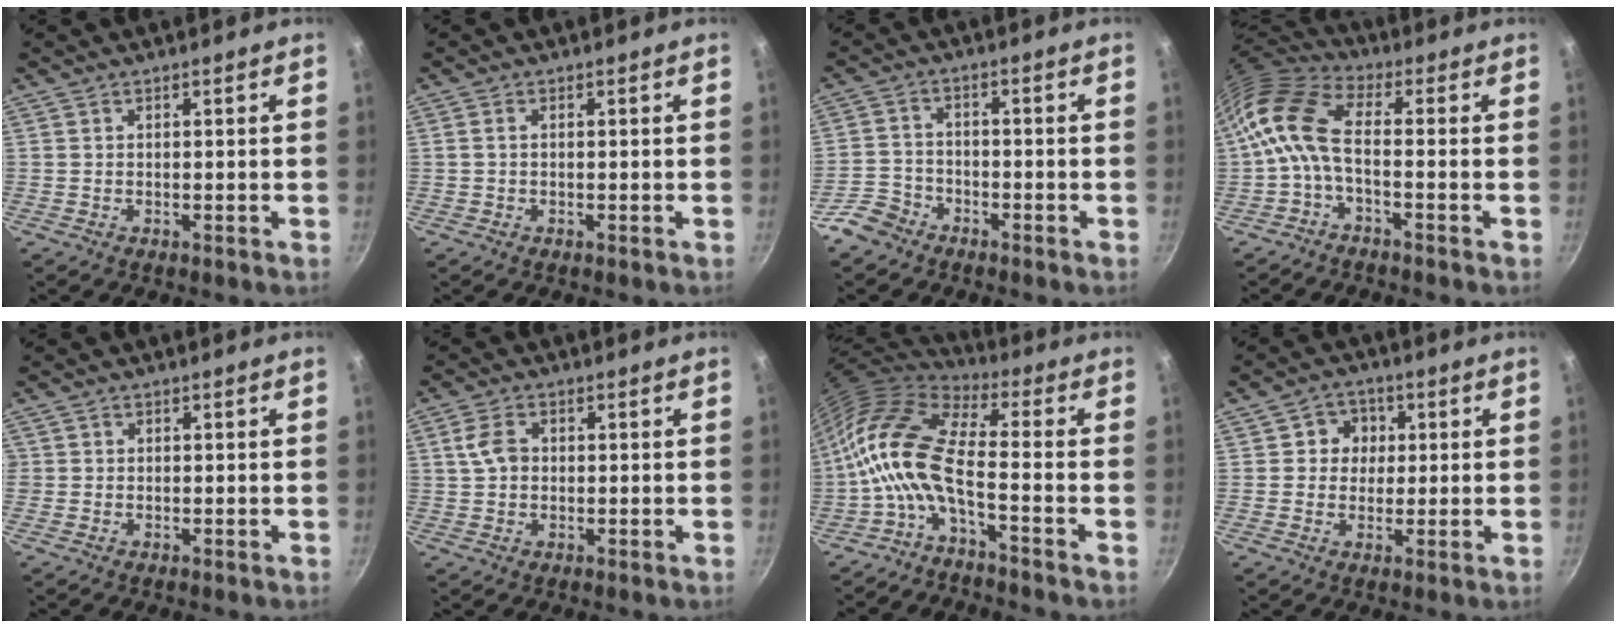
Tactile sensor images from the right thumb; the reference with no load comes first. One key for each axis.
{"total": 0.9, "fx": 0.0, "fy": 0.5, "fz": 0.7, "tx": -0.014, "ty": 0.004, "tz": 0.000}
{"total": 5.4, "fx": -4.0, "fy": 3.4, "fz": 1.3, "tx": -0.018, "ty": 0.041, "tz": -0.080}
{"total": 9.9, "fx": -1.8, "fy": 4.7, "fz": 8.6, "tx": -0.188, "ty": 0.033, "tz": -0.052}
{"total": 1.1, "fx": -0.1, "fy": 1.1, "fz": 0.2, "tx": 0.004, "ty": 0.003, "tz": -0.003}
{"total": 4.6, "fx": 0.6, "fy": 3.4, "fz": 3.1, "tx": -0.052, "ty": 0.007, "tz": 0.006}
{"total": 13.0, "fx": -3.5, "fy": 4.7, "fz": 11.6, "tx": -0.239, "ty": 0.041, "tz": -0.084}
{"total": 5.4, "fx": 0.9, "fy": 5.1, "fz": 1.7, "tx": 0.013, "ty": 0.004, "tz": 0.005}